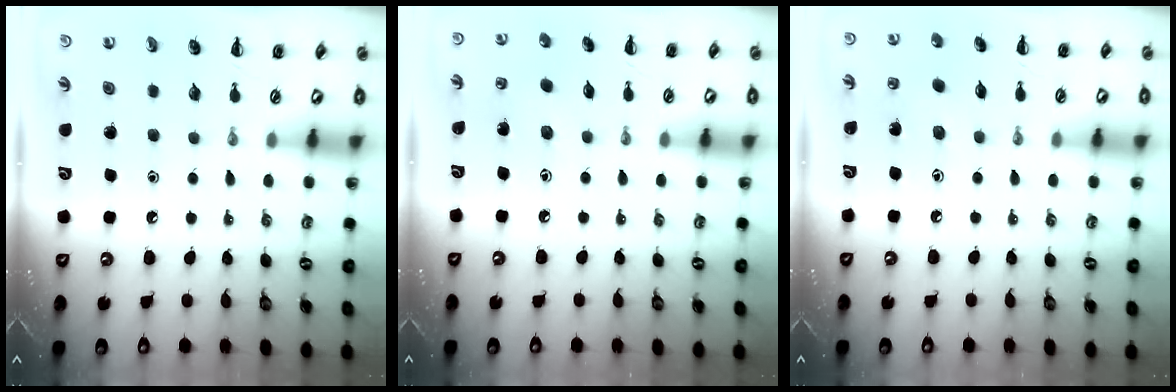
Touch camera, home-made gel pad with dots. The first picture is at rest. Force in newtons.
{"total": 2.4, "press": 2.3, "slide": 0.7}
{"total": 2.5, "press": 2.4, "slide": 0.7}